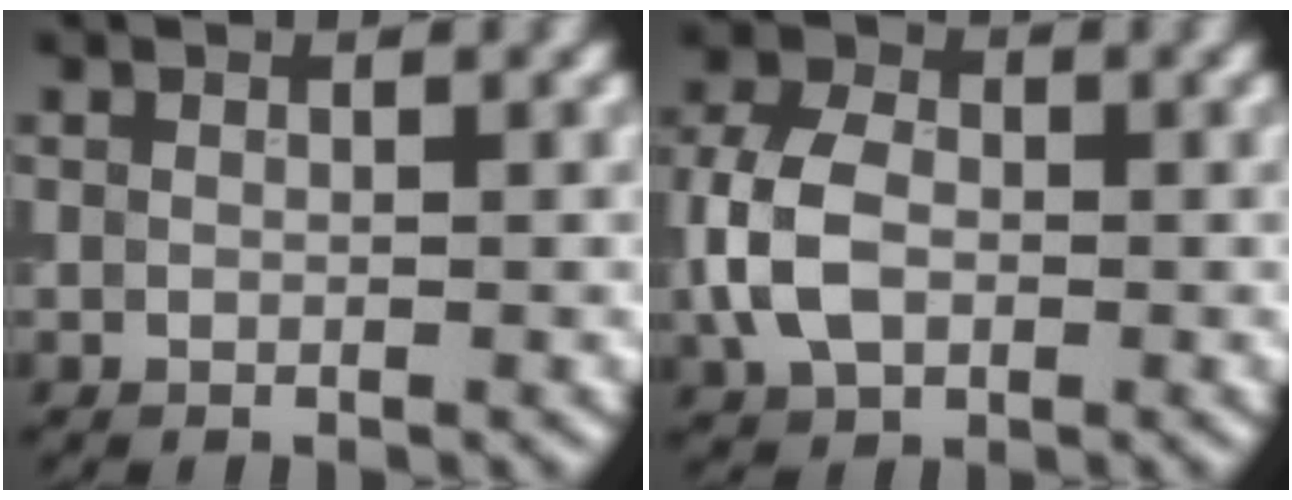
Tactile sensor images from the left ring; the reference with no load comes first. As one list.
[{"total": 5.8, "force": [-1.0, 4.1, 4.1], "torque": [-0.093, 0.006, -0.026]}]